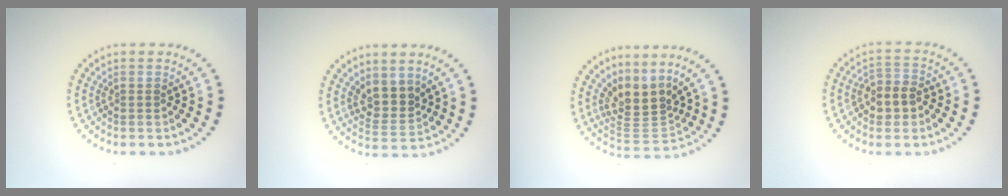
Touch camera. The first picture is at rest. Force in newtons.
{"total": 2.9, "press": 2.3, "slide": 1.6}
{"total": 3.8, "press": 2.6, "slide": 2.8}
{"total": 3.2, "press": 3.0, "slide": 1.1}